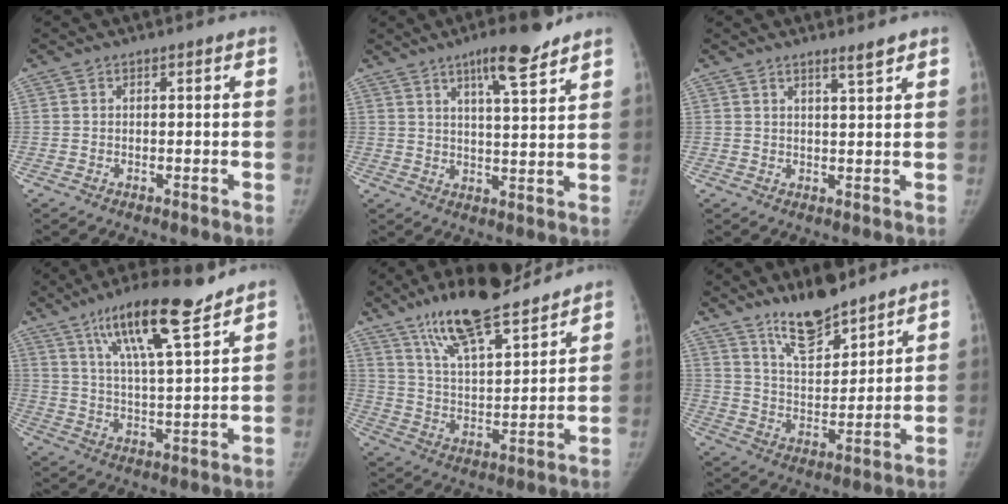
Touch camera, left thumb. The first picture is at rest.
{"total": 9.6, "force": [6.5, 1.6, 6.8], "torque": [-0.091, -0.037, 0.098]}
{"total": 2.7, "force": [2.1, 0.1, 1.6], "torque": [-0.017, -0.019, 0.033]}
{"total": 15.4, "force": [10.3, 2.8, 11.1], "torque": [-0.177, -0.045, 0.180]}
{"total": 18.4, "force": [14.0, 5.0, 10.7], "torque": [-0.151, -0.063, 0.244]}
{"total": 11.9, "force": [9.4, 3.7, 6.2], "torque": [-0.079, -0.068, 0.171]}